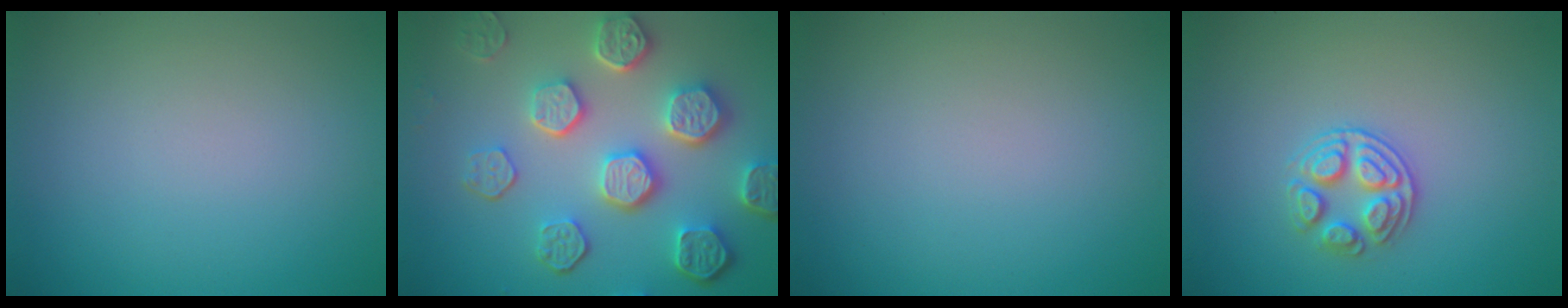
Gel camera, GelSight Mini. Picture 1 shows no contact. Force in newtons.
{"total": 7.3, "press": 5.7, "slide": 4.5}
{"total": 0.0}
{"total": 2.7, "press": 2.5, "slide": 0.9}